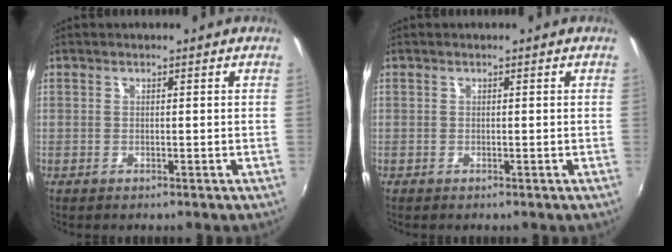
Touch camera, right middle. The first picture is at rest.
{"total": 0.0}